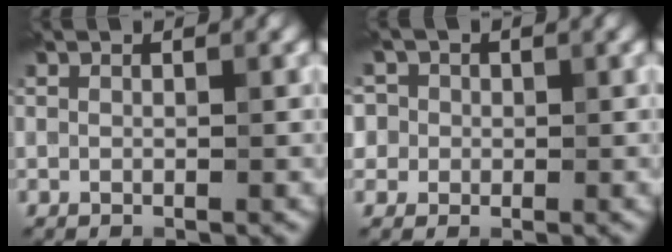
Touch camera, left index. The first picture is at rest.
{"total": 6.0, "force": [2.3, 5.1, 2.1], "torque": [-0.032, 0.031, 0.006]}